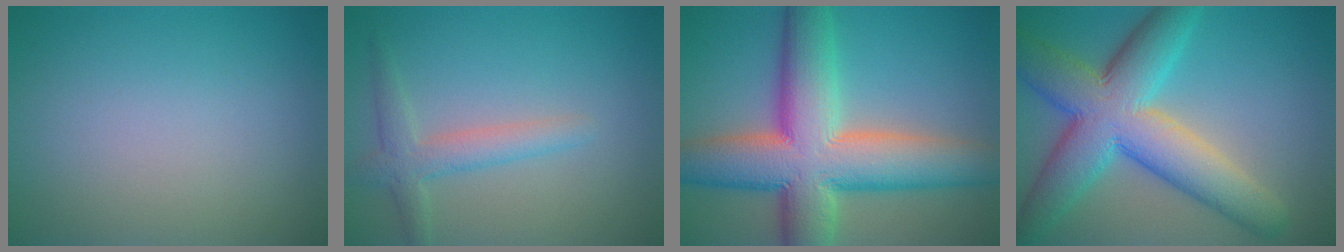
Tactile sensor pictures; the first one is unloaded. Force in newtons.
{"total": 2.8, "press": 2.8, "slide": 0.1}
{"total": 12.8, "press": 12.8, "slide": 0.6}
{"total": 10.6, "press": 10.6, "slide": 0.3}